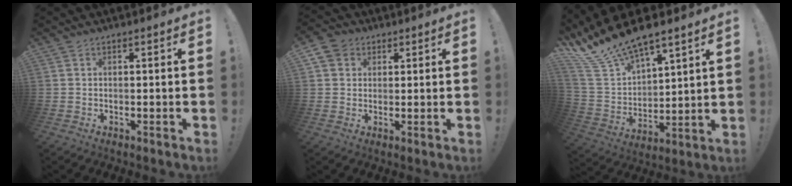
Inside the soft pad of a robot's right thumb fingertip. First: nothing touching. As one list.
[{"total": 5.3, "force": [2.3, 4.4, 1.8], "torque": [-0.029, -0.001, 0.046]}, {"total": 15.2, "force": [12.9, 4.6, 6.4], "torque": [-0.140, -0.096, 0.238]}]